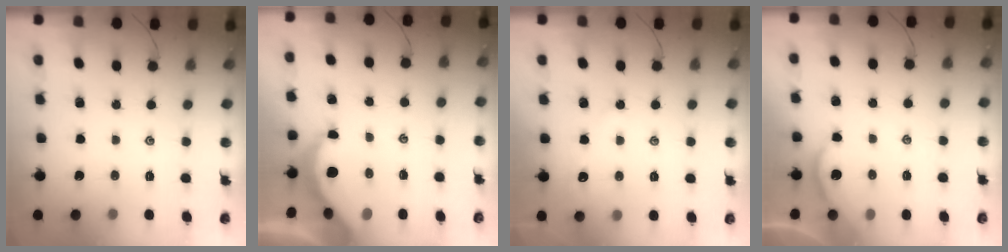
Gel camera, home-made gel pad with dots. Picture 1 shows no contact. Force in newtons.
{"total": 4.9, "press": 4.8, "slide": 0.6}
{"total": 1.8, "press": 1.8, "slide": 0.4}
{"total": 2.9, "press": 2.9, "slide": 0.2}